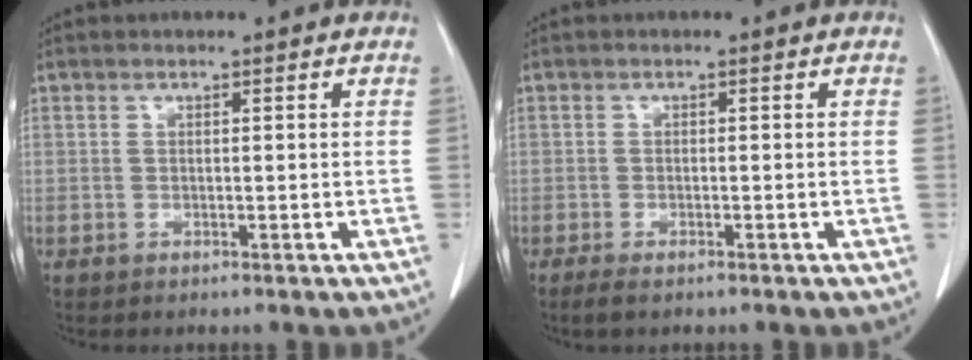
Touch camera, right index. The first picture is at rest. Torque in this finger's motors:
{"motor_torque": [0.05, -0.05, -0.02, 0.02]}